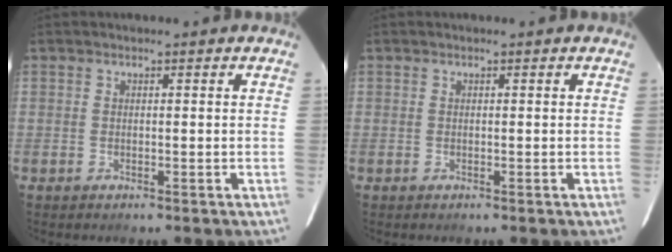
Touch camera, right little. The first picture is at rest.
{"total": 0.0}